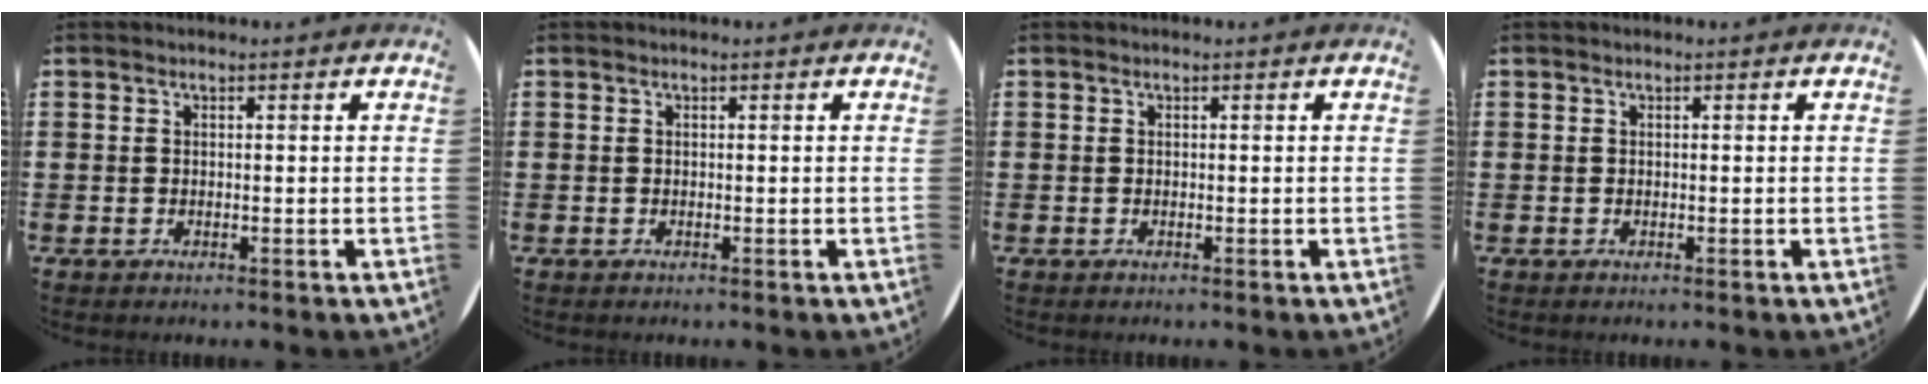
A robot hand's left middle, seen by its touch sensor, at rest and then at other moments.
{"total": 0.0}
{"total": 0.0}
{"total": 0.0}